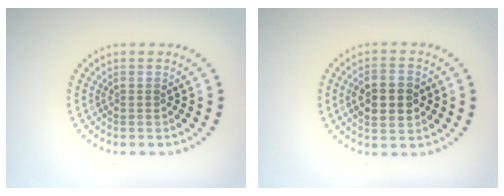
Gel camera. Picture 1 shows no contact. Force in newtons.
{"total": 4.4, "press": 4.4, "slide": 0.1}